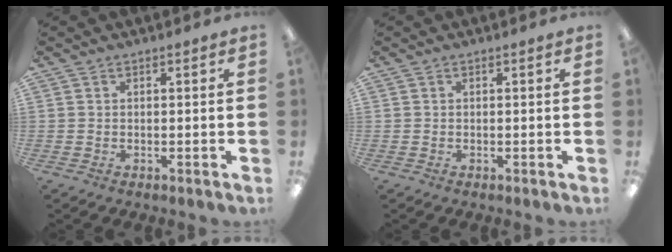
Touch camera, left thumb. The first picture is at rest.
{"total": 0.0}